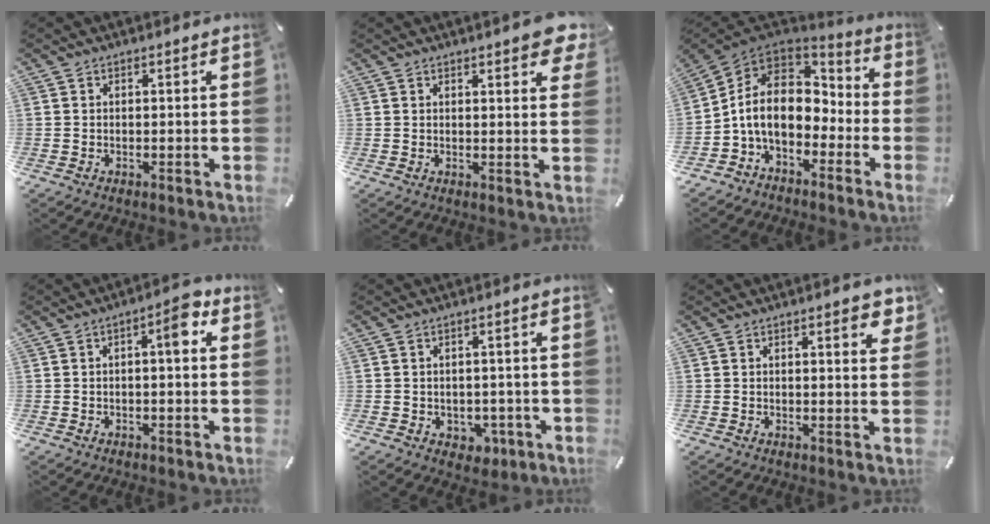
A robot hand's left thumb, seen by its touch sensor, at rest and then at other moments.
{"total": 5.1, "force": [3.4, 1.5, 3.5], "torque": [-0.044, -0.021, 0.054]}
{"total": 12.0, "force": [-2.3, 9.1, 7.4], "torque": [-0.155, 0.008, -0.042]}
{"total": 5.4, "force": [0.8, 1.7, 5.0], "torque": [-0.075, 0.006, 0.004]}
{"total": 3.8, "force": [-0.8, 3.4, 1.5], "torque": [-0.010, 0.001, -0.015]}
{"total": 3.9, "force": [1.9, 1.2, 3.3], "torque": [-0.044, -0.005, 0.026]}